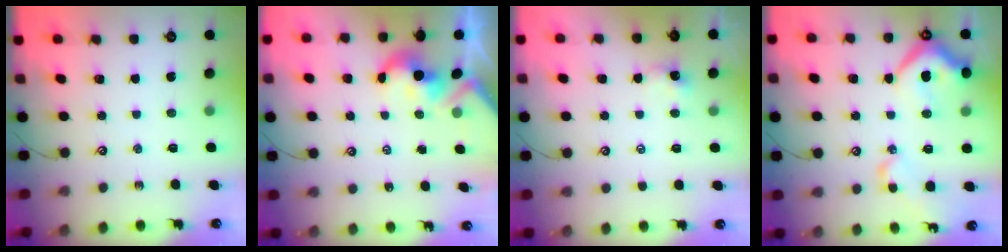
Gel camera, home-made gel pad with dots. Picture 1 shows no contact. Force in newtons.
{"total": 3.8, "press": 3.7, "slide": 0.7}
{"total": 2.6, "press": 2.6, "slide": 0.2}
{"total": 13.4, "press": 13.3, "slide": 1.8}